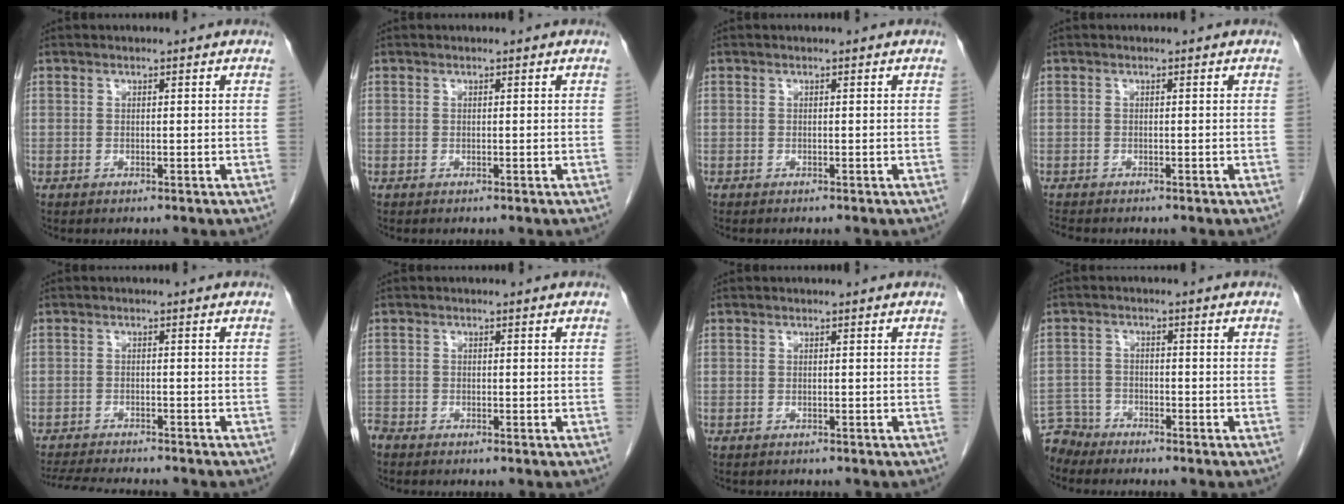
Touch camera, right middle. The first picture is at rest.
{"total": 0.0}
{"total": 1.1, "force": [-1.0, 0.0, 0.5], "torque": [-0.005, -0.002, -0.013]}
{"total": 1.5, "force": [-1.4, 0.1, 0.4], "torque": [-0.011, -0.006, -0.024]}
{"total": 10.2, "force": [-9.4, 1.1, 3.9], "torque": [-0.059, -0.012, -0.138]}
{"total": 1.6, "force": [-1.5, 0.3, 0.1], "torque": [-0.004, -0.005, -0.028]}
{"total": 1.7, "force": [-1.5, 0.5, 0.4], "torque": [-0.011, -0.003, -0.019]}
{"total": 4.3, "force": [-4.1, 0.9, -0.8], "torque": [0.018, -0.006, -0.076]}